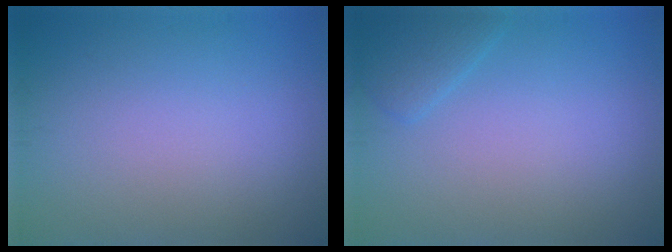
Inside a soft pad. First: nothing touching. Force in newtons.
{"total": 1.9, "press": 1.9, "slide": 0.1}